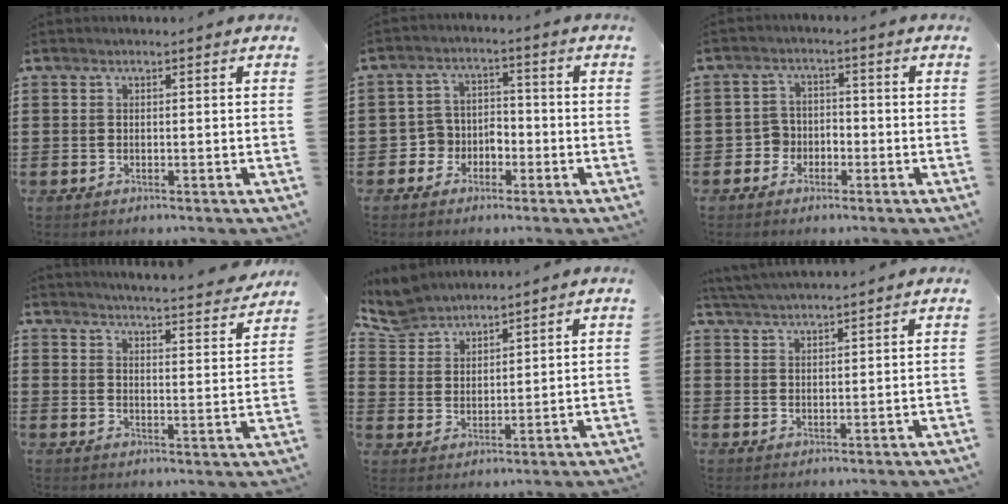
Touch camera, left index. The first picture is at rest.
{"total": 4.1, "force": [-2.6, 3.1, 0.5], "torque": [-0.021, 0.010, -0.057]}
{"total": 3.2, "force": [-2.0, 2.3, 0.6], "torque": [-0.021, 0.007, -0.046]}
{"total": 4.4, "force": [4.3, -0.7, 0.7], "torque": [-0.027, -0.037, 0.070]}
{"total": 5.5, "force": [5.2, 1.5, 0.5], "torque": [-0.035, -0.014, 0.099]}
{"total": 3.0, "force": [3.0, -0.3, 0.4], "torque": [-0.017, -0.008, 0.057]}